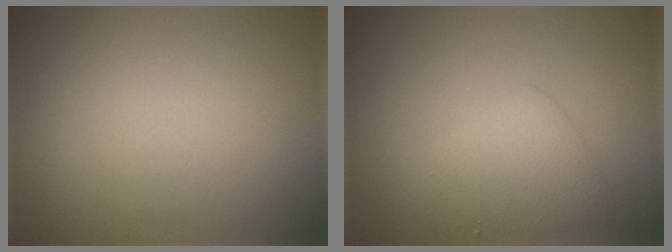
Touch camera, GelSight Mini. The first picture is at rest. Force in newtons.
{"total": 1.9, "press": 1.9, "slide": 0.1}